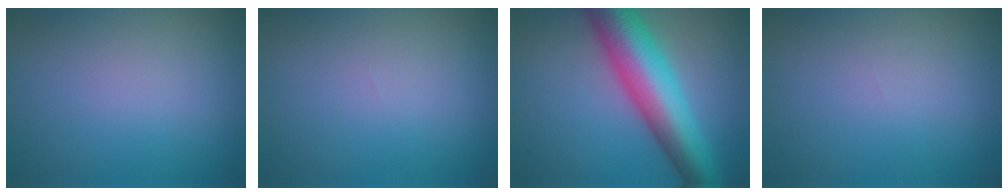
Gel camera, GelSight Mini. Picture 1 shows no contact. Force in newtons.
{"total": 0.0}
{"total": 10.2, "press": 10.2, "slide": 0.3}
{"total": 0.0}